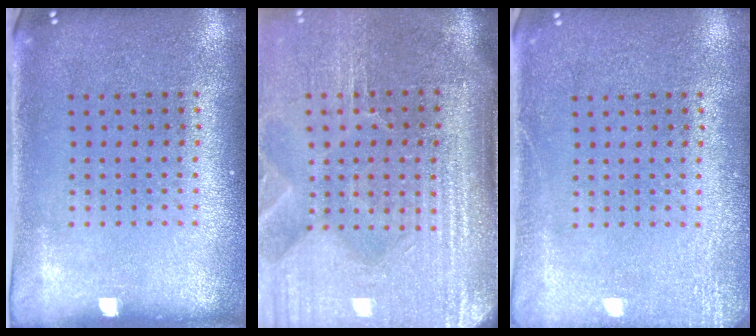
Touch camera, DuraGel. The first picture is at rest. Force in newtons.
{"total": 4.9, "press": 4.2, "slide": 2.6}
{"total": 2.1, "press": 2.1, "slide": 0.3}